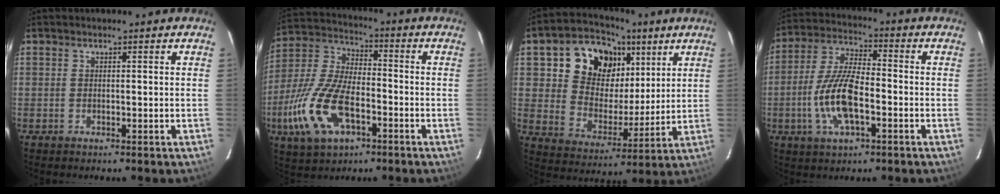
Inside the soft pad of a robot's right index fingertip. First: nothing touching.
{"total": 16.7, "force": [-6.6, 8.1, 13.1], "torque": [-0.299, -0.007, -0.122]}
{"total": 16.4, "force": [7.3, 12.4, 7.9], "torque": [-0.172, 0.033, 0.134]}
{"total": 12.0, "force": [-3.6, 4.3, 10.6], "torque": [-0.224, 0.001, -0.071]}